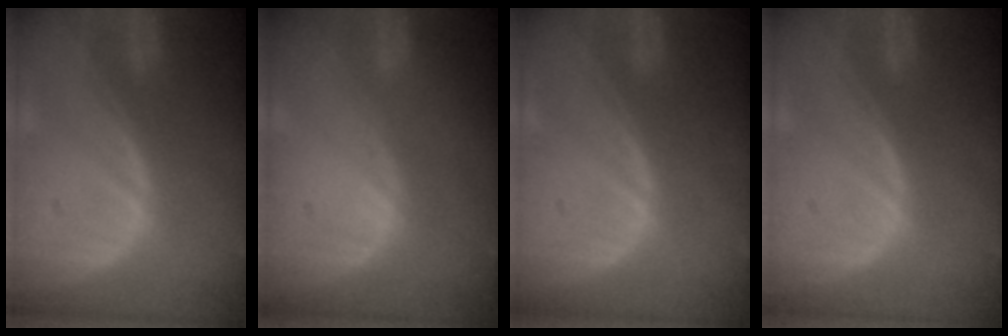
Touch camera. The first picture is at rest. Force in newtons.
{"total": 0.0}
{"total": 0.0}
{"total": 0.0}